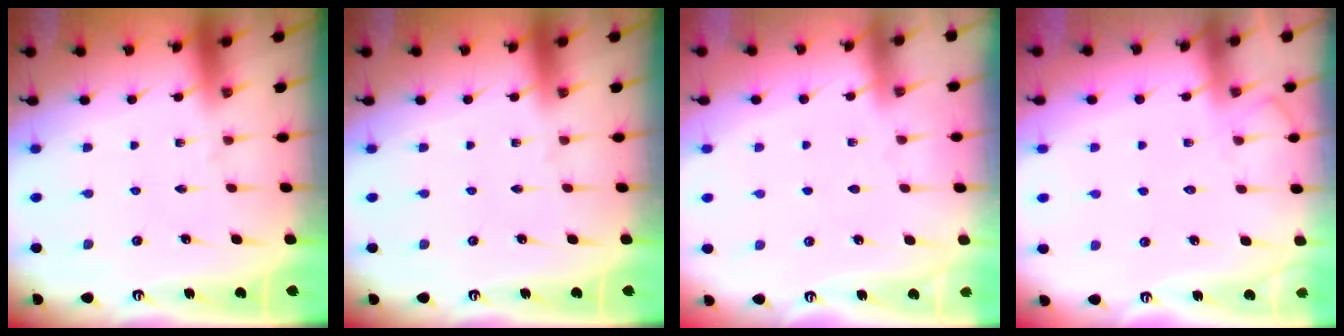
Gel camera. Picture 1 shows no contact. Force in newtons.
{"total": 0.0}
{"total": 2.9, "press": 2.8, "slide": 0.4}
{"total": 8.2, "press": 8.1, "slide": 1.0}